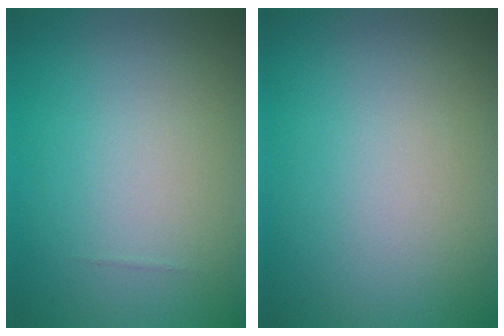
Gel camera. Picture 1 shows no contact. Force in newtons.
{"total": 0.0}